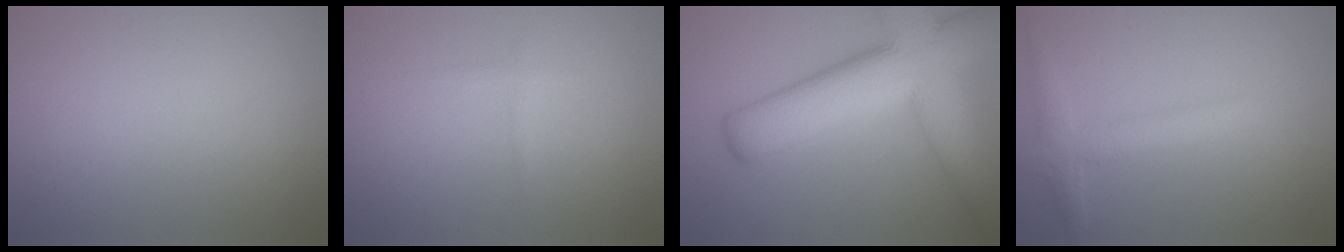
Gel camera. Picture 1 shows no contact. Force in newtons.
{"total": 0.7, "press": 0.7, "slide": 0.0}
{"total": 12.2, "press": 12.1, "slide": 0.6}
{"total": 2.8, "press": 2.8, "slide": 0.1}